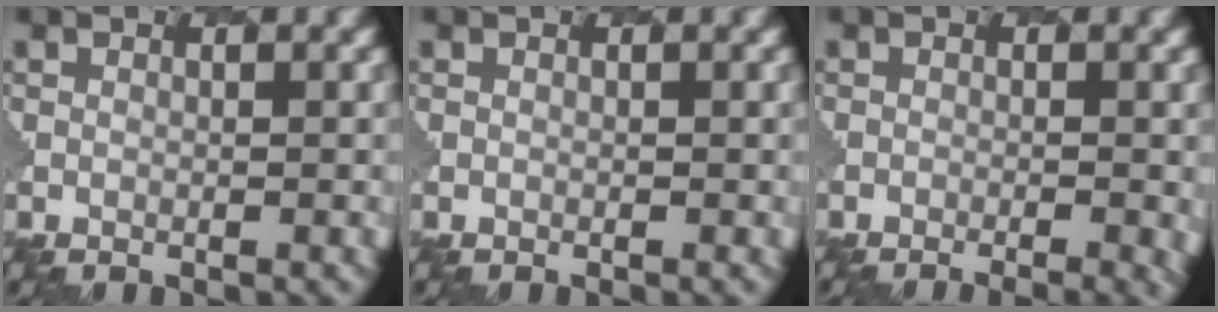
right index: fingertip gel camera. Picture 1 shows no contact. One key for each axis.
{"total": 0.0}
{"total": 4.3, "fx": -1.9, "fy": 1.7, "fz": 3.5, "tx": -0.026, "ty": 0.007, "tz": -0.020}